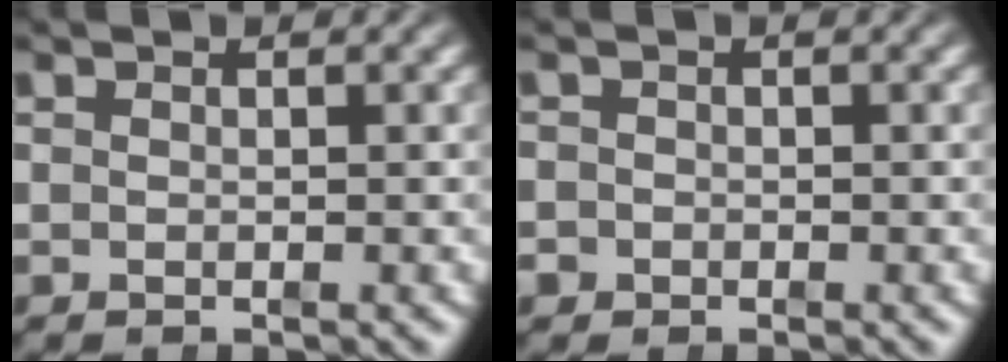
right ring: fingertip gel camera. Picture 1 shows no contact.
{"total": 1.8, "force": [-0.9, 1.6, 0.0], "torque": [-0.006, -0.012, -0.014]}